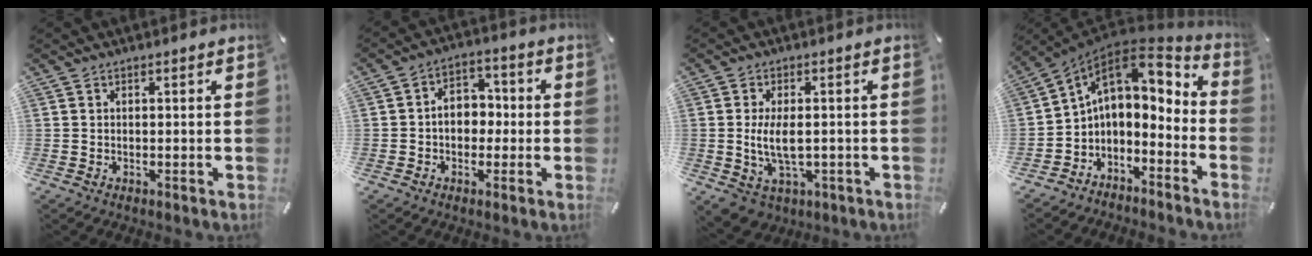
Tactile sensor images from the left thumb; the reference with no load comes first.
{"total": 6.7, "force": [-1.1, 5.3, 4.0], "torque": [-0.060, 0.016, -0.022]}
{"total": 8.7, "force": [-0.5, 5.8, 6.5], "torque": [-0.131, 0.003, -0.005]}
{"total": 9.7, "force": [2.7, 7.2, 6.0], "torque": [-0.088, -0.025, 0.051]}